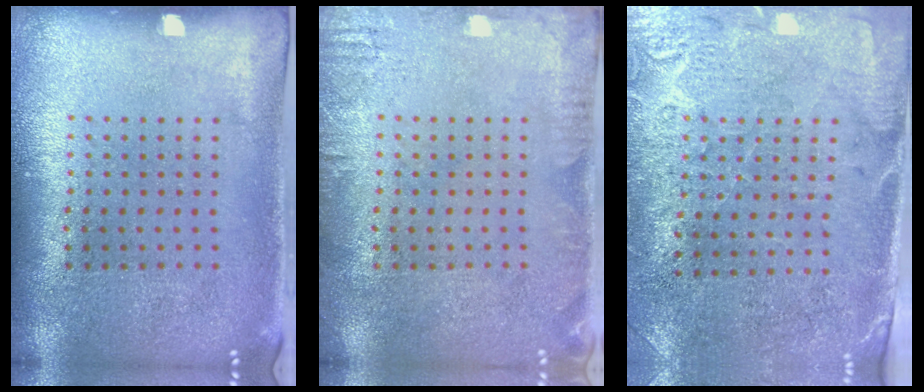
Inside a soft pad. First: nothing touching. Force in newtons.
{"total": 1.9, "press": 1.9, "slide": 0.3}
{"total": 2.8, "press": 2.5, "slide": 1.1}